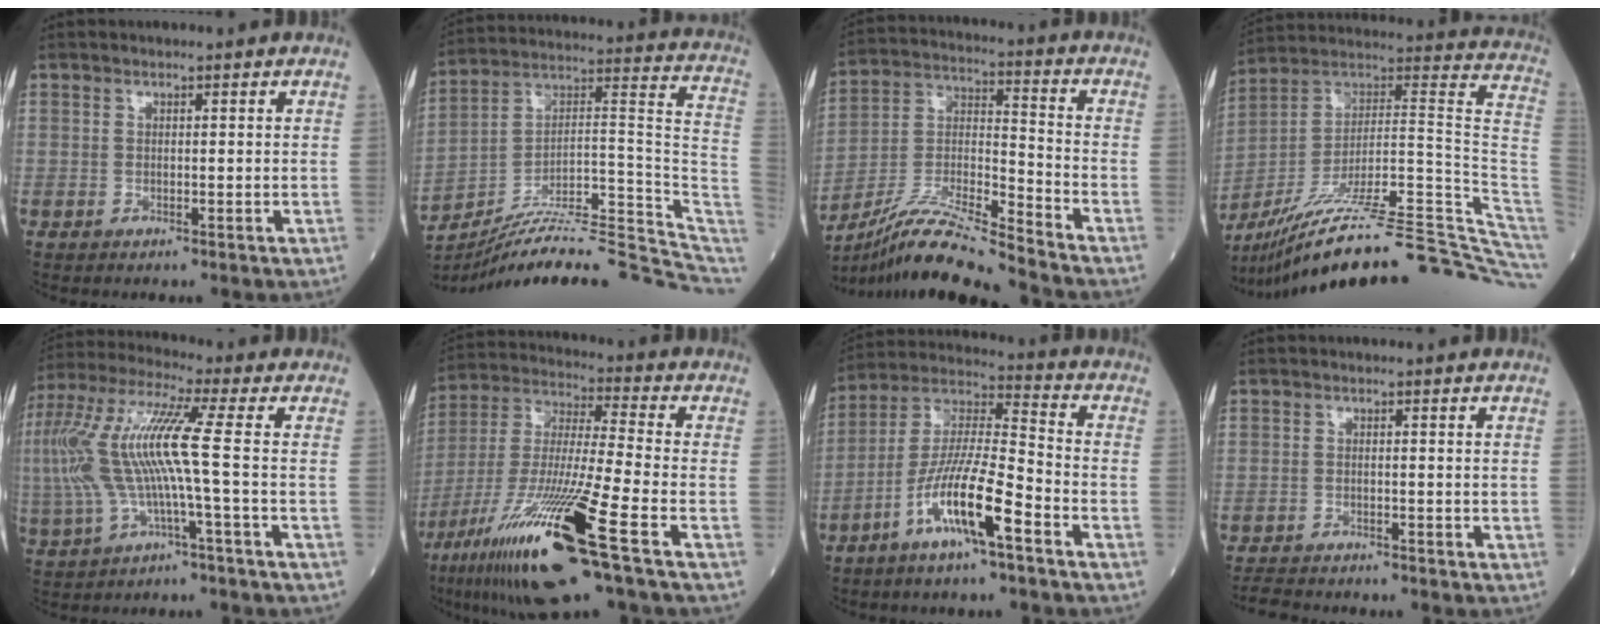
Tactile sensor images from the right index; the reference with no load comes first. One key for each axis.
{"total": 22.7, "fx": -20.3, "fy": 1.6, "fz": 9.9, "tx": -0.096, "ty": 0.048, "tz": -0.306}
{"total": 14.7, "fx": -13.2, "fy": -1.2, "fz": 6.2, "tx": -0.121, "ty": -0.001, "tz": -0.244}
{"total": 35.1, "fx": -28.9, "fy": 1.5, "fz": 19.8, "tx": -0.169, "ty": 0.001, "tz": -0.414}
{"total": 13.3, "fx": -0.8, "fy": 0.6, "fz": 13.3, "tx": -0.296, "ty": 0.025, "tz": -0.019}
{"total": 21.2, "fx": -11.0, "fy": 0.2, "fz": 18.1, "tx": -0.371, "ty": -0.054, "tz": -0.203}
{"total": 12.7, "fx": -6.3, "fy": 1.2, "fz": 10.9, "tx": -0.219, "ty": -0.003, "tz": -0.120}
{"total": 5.0, "fx": -4.7, "fy": 1.2, "fz": 1.2, "tx": -0.017, "ty": -0.011, "tz": -0.075}